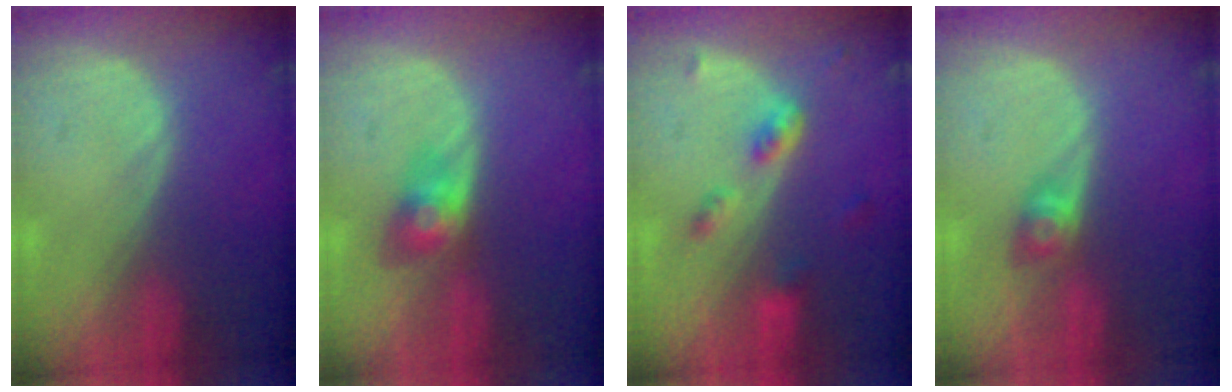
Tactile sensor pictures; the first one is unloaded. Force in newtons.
{"total": 3.7, "press": 3.7, "slide": 0.2}
{"total": 4.4, "press": 4.0, "slide": 1.9}
{"total": 2.8, "press": 2.5, "slide": 1.3}